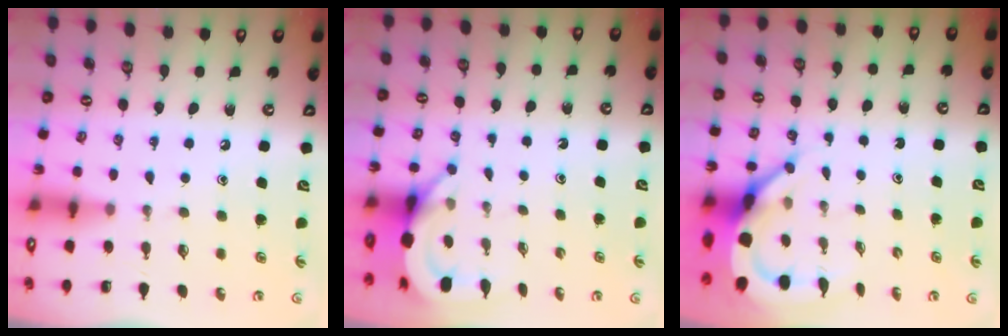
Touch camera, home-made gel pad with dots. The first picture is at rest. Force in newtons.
{"total": 5.4, "press": 5.4, "slide": 0.6}
{"total": 7.7, "press": 7.7, "slide": 0.7}